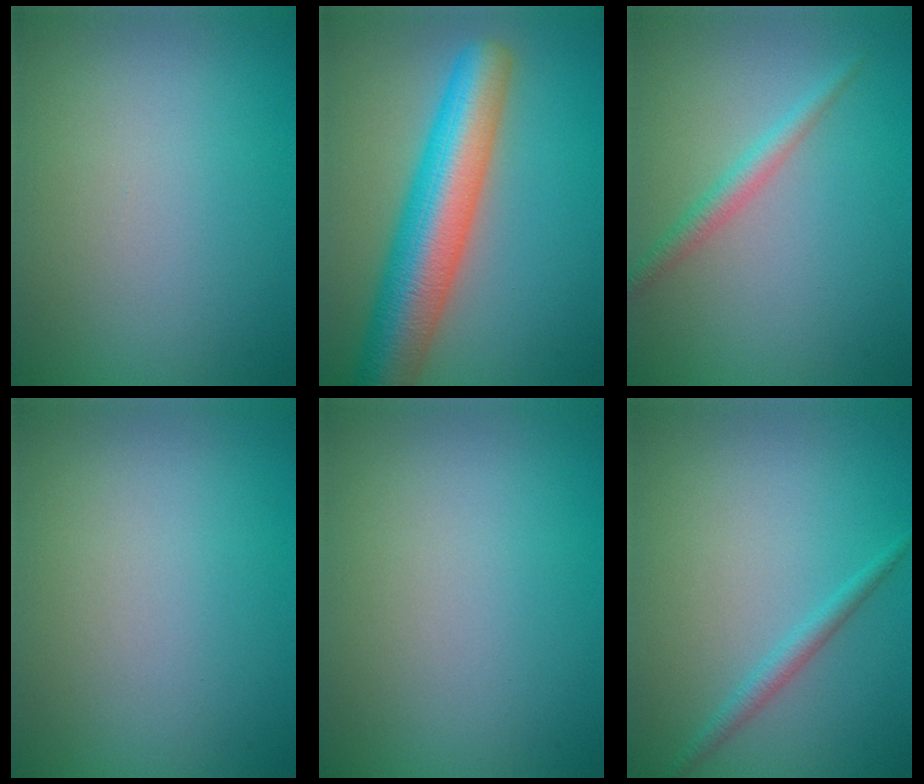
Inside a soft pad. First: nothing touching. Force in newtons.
{"total": 9.6, "press": 9.6, "slide": 0.3}
{"total": 2.0, "press": 2.0, "slide": 0.1}
{"total": 0.0}
{"total": 0.0}
{"total": 1.6, "press": 1.6, "slide": 0.1}